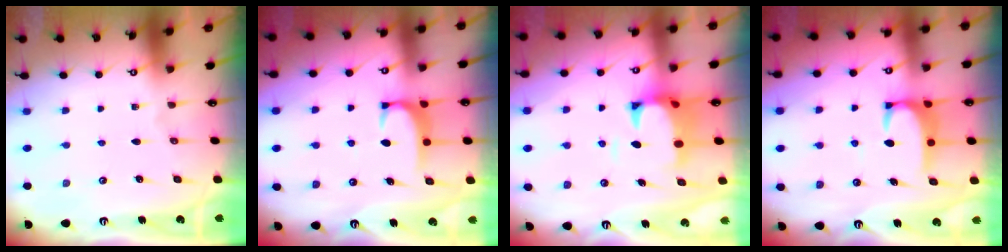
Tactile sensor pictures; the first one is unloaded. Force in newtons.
{"total": 1.7, "press": 1.6, "slide": 0.5}
{"total": 2.8, "press": 2.6, "slide": 1.2}
{"total": 3.4, "press": 3.3, "slide": 0.9}